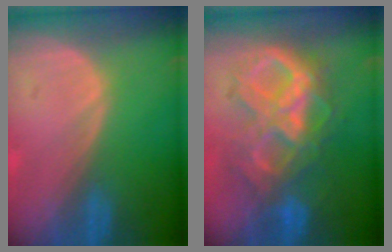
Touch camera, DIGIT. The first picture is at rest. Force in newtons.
{"total": 10.6, "press": 10.5, "slide": 1.1}